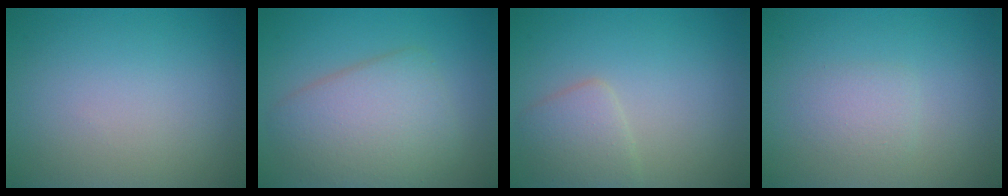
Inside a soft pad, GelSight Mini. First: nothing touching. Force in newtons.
{"total": 5.6, "press": 5.6, "slide": 0.3}
{"total": 2.6, "press": 2.6, "slide": 0.1}
{"total": 1.5, "press": 1.5, "slide": 0.0}